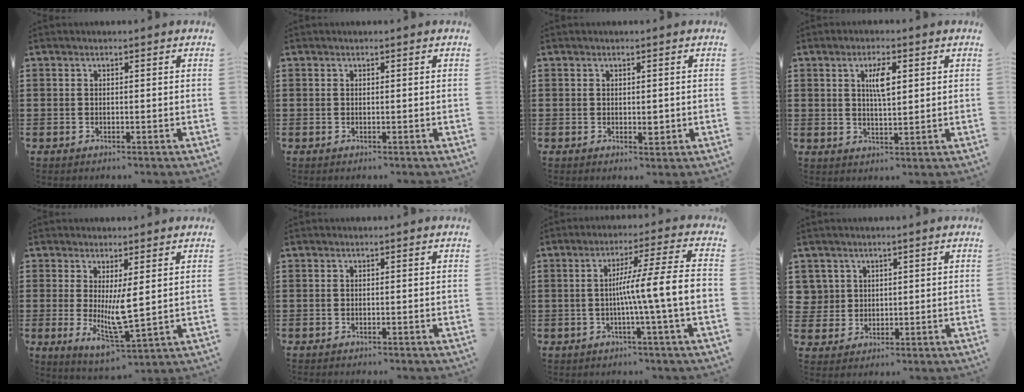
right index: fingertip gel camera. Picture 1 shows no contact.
{"total": 0.0}
{"total": 1.6, "force": [0.0, 1.0, 1.2], "torque": [-0.014, -0.002, -0.001]}
{"total": 4.3, "force": [1.3, 1.3, 3.9], "torque": [-0.065, 0.002, 0.016]}
{"total": 6.3, "force": [0.3, 1.5, 6.1], "torque": [-0.103, -0.019, 0.006]}
{"total": 0.6, "force": [-0.6, 0.0, 0.0], "torque": [-0.001, -0.003, -0.012]}
{"total": 9.2, "force": [-1.6, -1.0, 9.0], "torque": [-0.160, -0.008, -0.035]}
{"total": 3.1, "force": [1.0, 2.9, 0.1], "torque": [-0.018, 0.012, 0.019]}